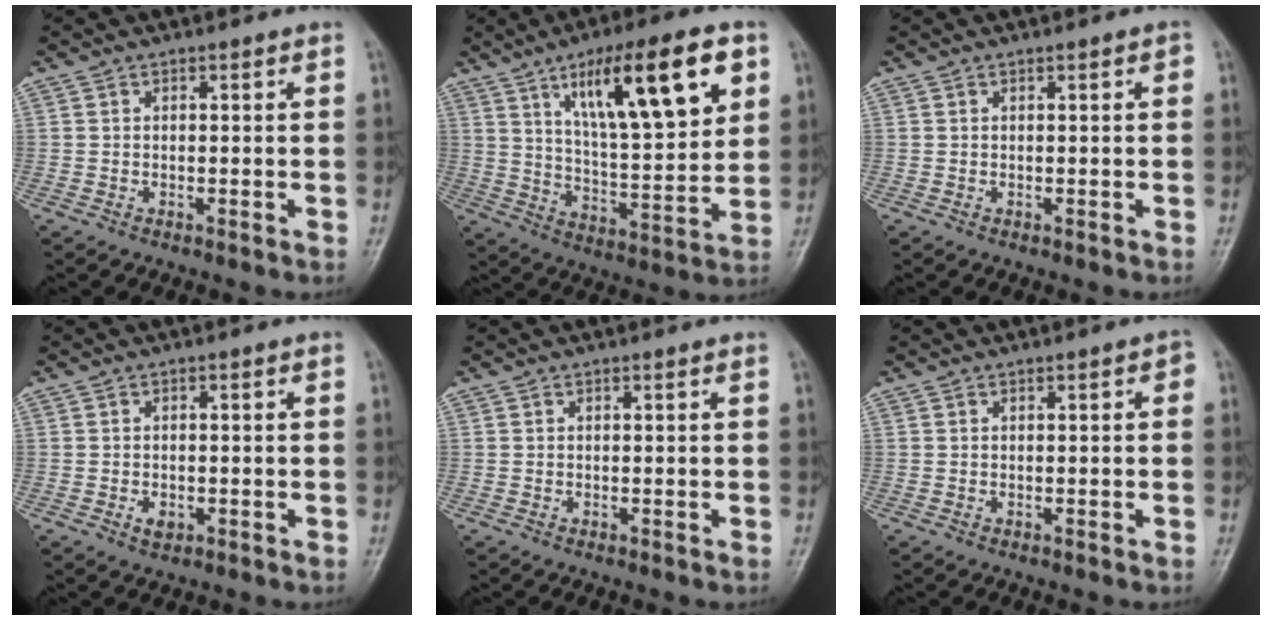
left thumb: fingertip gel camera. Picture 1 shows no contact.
{"total": 20.6, "force": [9.2, 5.9, 17.4], "torque": [-0.248, -0.030, 0.153]}
{"total": 0.9, "force": [0.2, 0.3, 0.8], "torque": [-0.011, 0.002, 0.001]}
{"total": 2.2, "force": [-0.8, 1.5, 1.3], "torque": [-0.019, 0.004, -0.011]}
{"total": 0.0}
{"total": 1.3, "force": [0.1, 0.7, 1.1], "torque": [-0.006, 0.003, -0.005]}